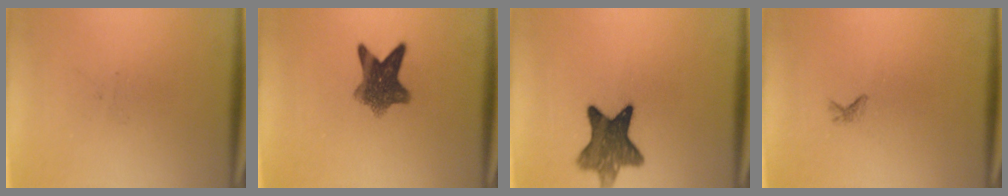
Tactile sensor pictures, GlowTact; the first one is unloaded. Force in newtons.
{"total": 7.8}
{"total": 9.5}
{"total": 0.6}